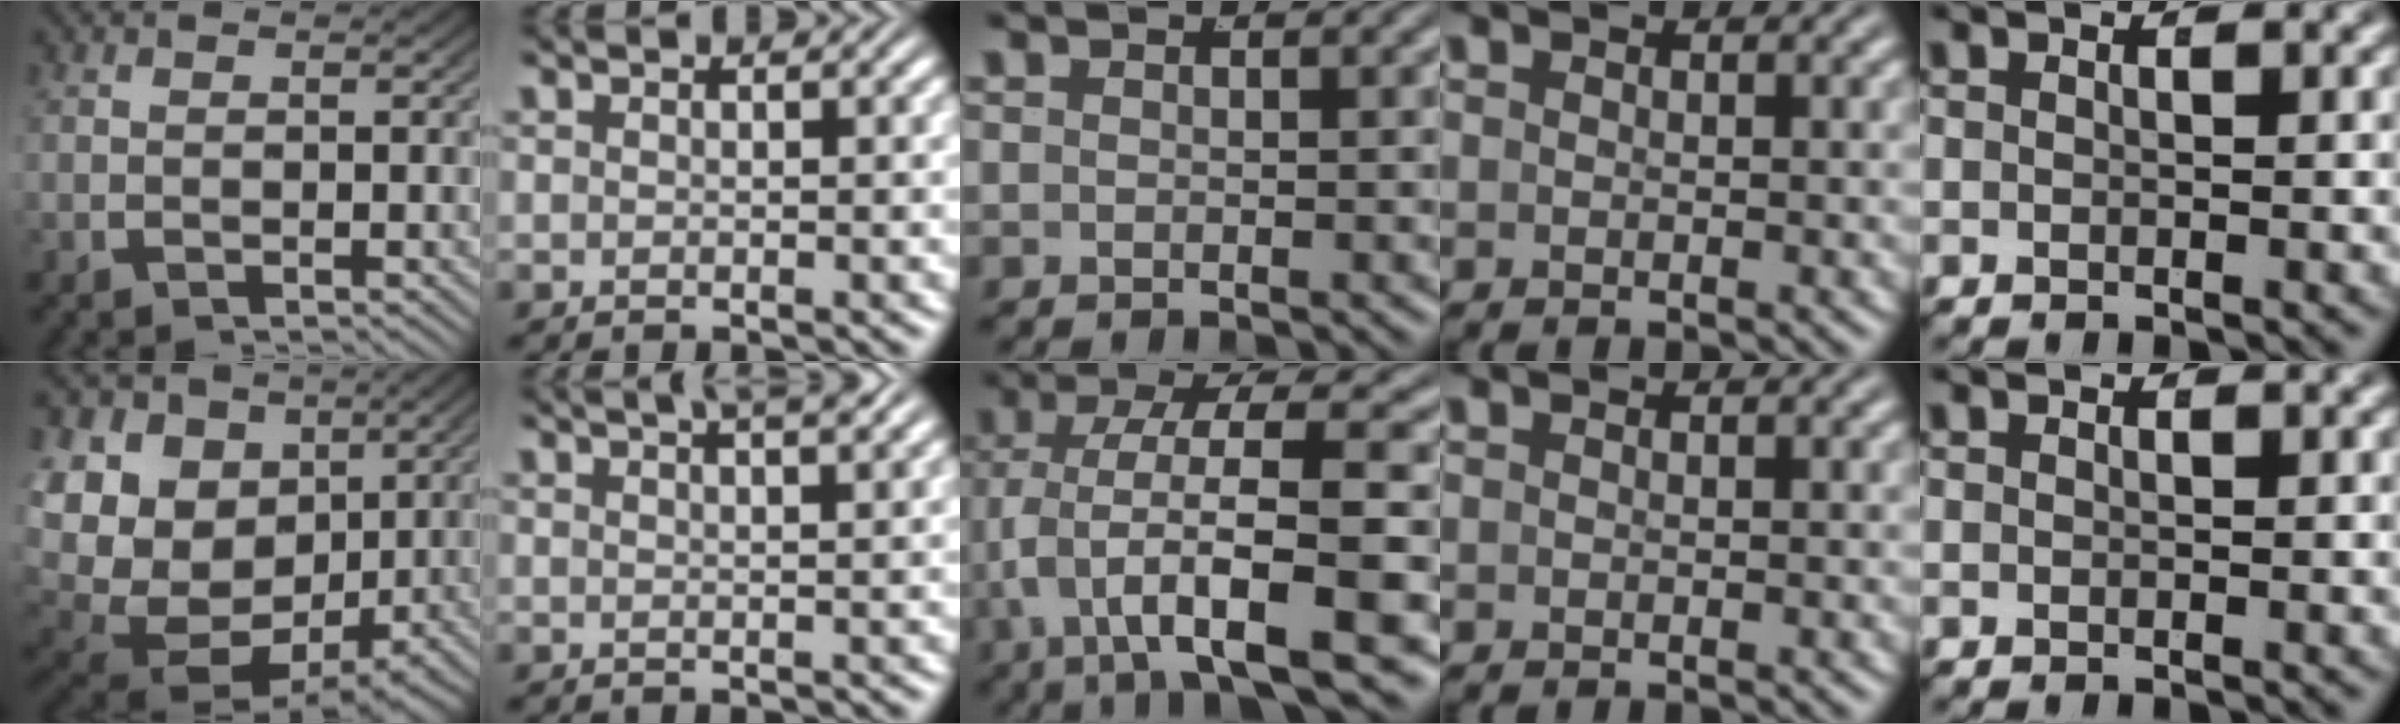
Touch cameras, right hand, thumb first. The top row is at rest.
{"thumb": {"total": 19.9, "force": [-0.7, 16.3, 11.5], "torque": [-0.285, -0.078, 0.005]}, "index": {"total": 5.0, "force": [3.4, 1.3, 3.5], "torque": [-0.033, 0.018, 0.046]}, "middle": {"total": 9.8, "force": [-3.2, 3.7, 8.5], "torque": [-0.157, -0.017, -0.041]}}